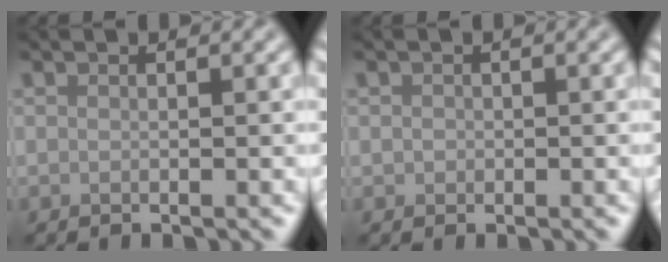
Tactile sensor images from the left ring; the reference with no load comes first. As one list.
[{"total": 0.6, "force": [0.0, 0.6, 0.1], "torque": [0.003, -0.003, -0.002]}]